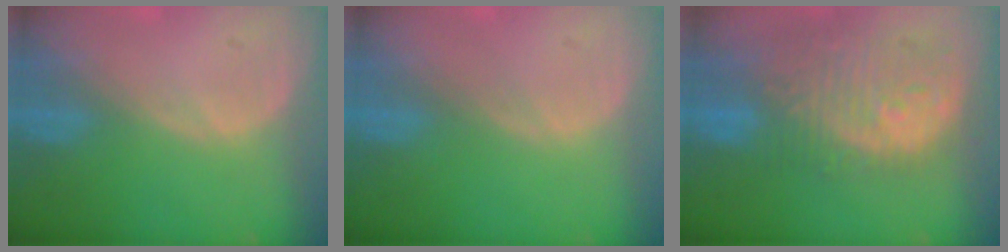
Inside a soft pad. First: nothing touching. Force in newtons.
{"total": 0.0}
{"total": 12.2, "press": 10.9, "slide": 5.5}